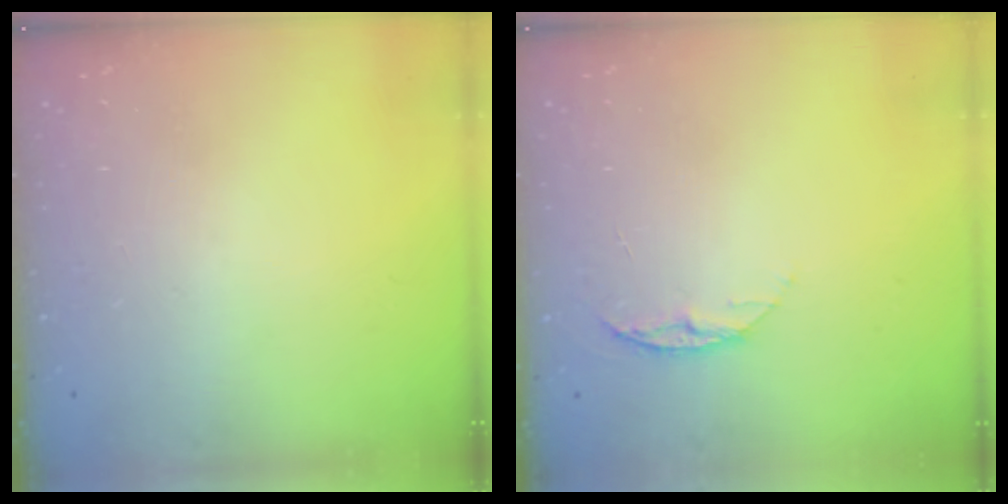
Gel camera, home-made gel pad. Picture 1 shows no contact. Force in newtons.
{"total": 6.4, "press": 6.3, "slide": 0.7}